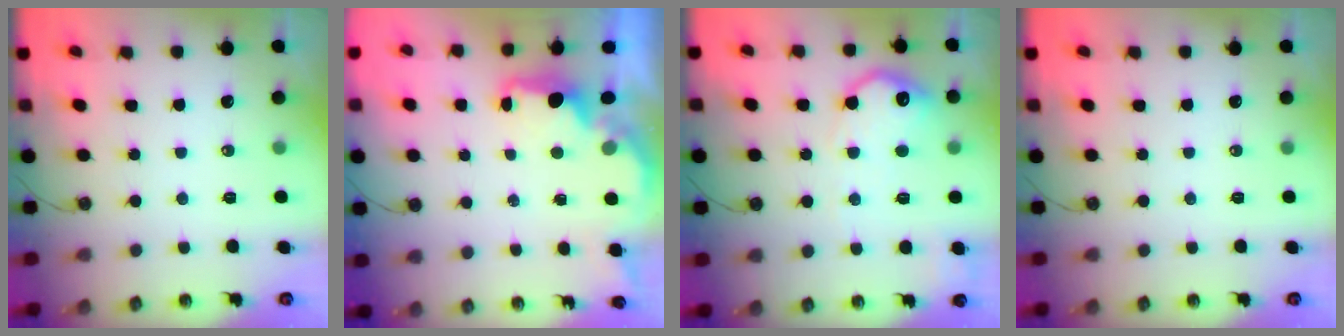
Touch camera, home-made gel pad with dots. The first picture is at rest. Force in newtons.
{"total": 2.0, "press": 1.8, "slide": 0.7}
{"total": 14.5, "press": 14.5, "slide": 0.8}
{"total": 0.0}